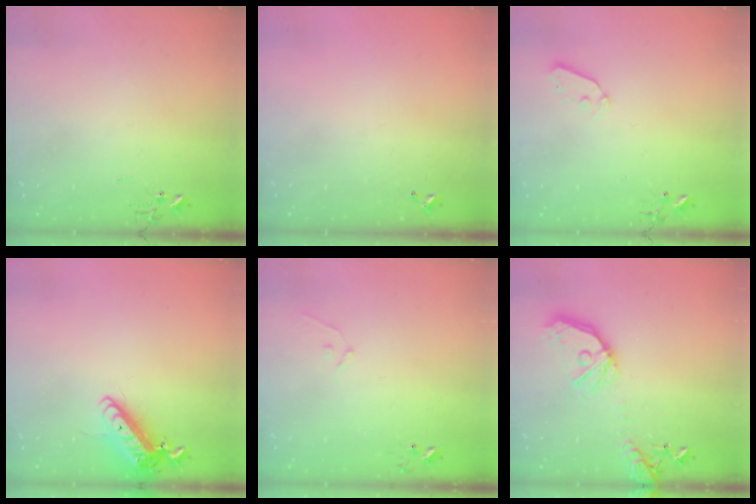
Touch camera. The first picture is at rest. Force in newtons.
{"total": 0.0}
{"total": 3.8, "press": 3.7, "slide": 0.7}
{"total": 14.0, "press": 13.7, "slide": 2.8}
{"total": 7.4, "press": 7.3, "slide": 0.6}
{"total": 16.6, "press": 16.4, "slide": 2.7}